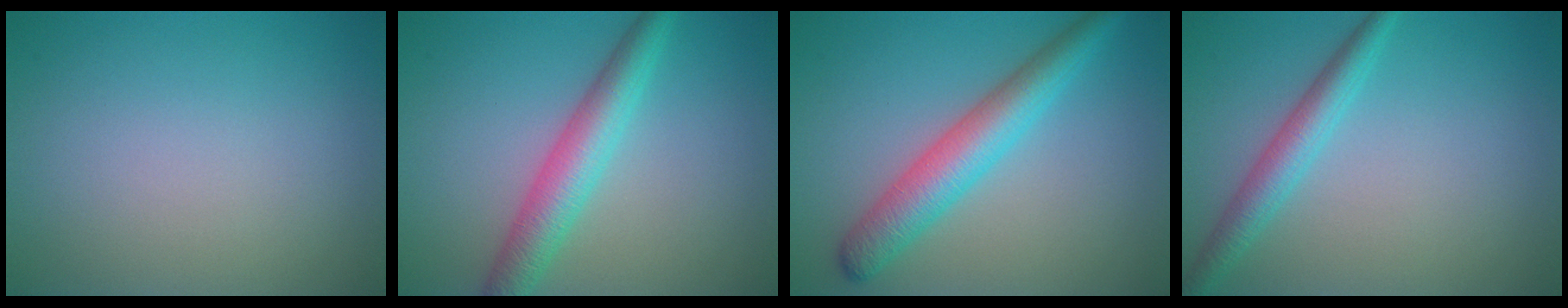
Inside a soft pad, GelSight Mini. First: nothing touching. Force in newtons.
{"total": 4.5, "press": 4.5, "slide": 0.1}
{"total": 5.0, "press": 5.0, "slide": 0.1}
{"total": 3.1, "press": 3.1, "slide": 0.0}